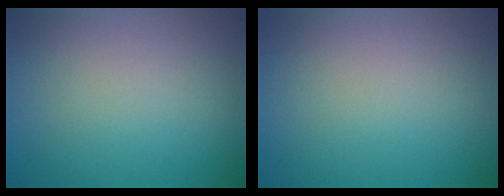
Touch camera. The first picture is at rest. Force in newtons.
{"total": 0.0}